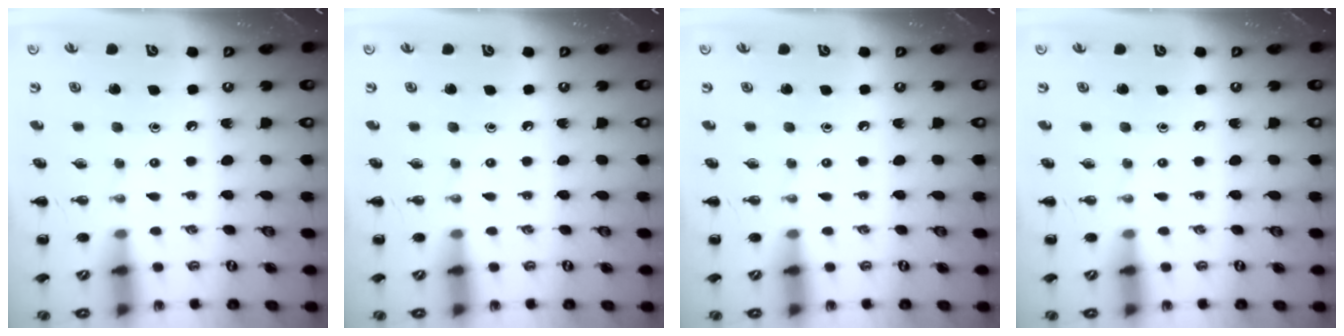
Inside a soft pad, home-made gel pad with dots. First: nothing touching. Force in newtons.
{"total": 0.0}
{"total": 0.0}
{"total": 0.0}